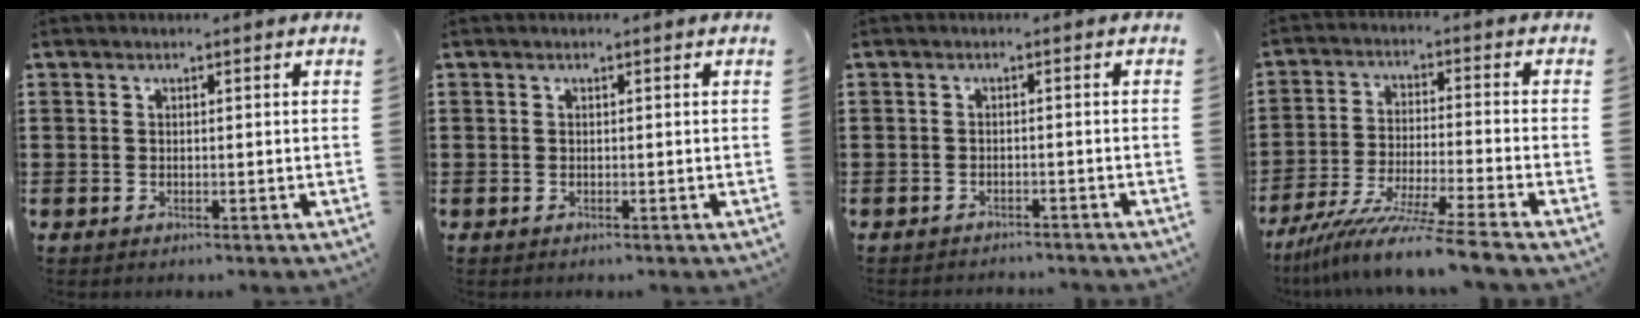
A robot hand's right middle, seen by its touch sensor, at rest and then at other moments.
{"total": 0.0}
{"total": 1.5, "force": [-1.5, -0.2, -0.1], "torque": [-0.011, 0.001, -0.031]}
{"total": 9.6, "force": [-8.4, -0.9, 4.4], "torque": [-0.085, -0.015, -0.164]}